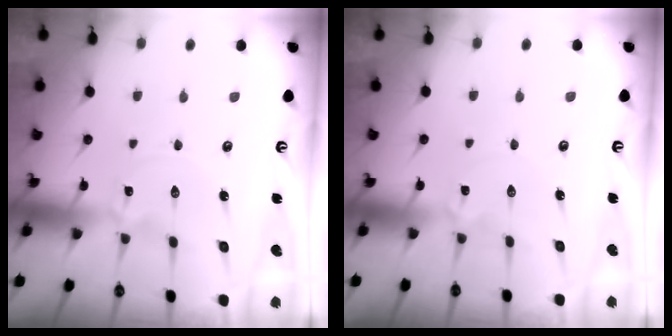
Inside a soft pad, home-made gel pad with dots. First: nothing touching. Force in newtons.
{"total": 1.1, "press": 1.0, "slide": 0.4}